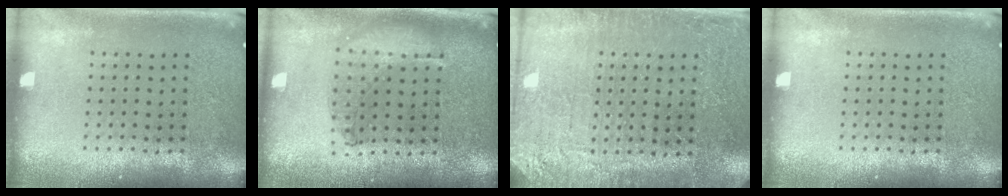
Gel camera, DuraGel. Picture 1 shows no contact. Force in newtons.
{"total": 1.0, "press": 0.9, "slide": 0.3}
{"total": 2.8, "press": 2.8, "slide": 0.4}
{"total": 0.0}